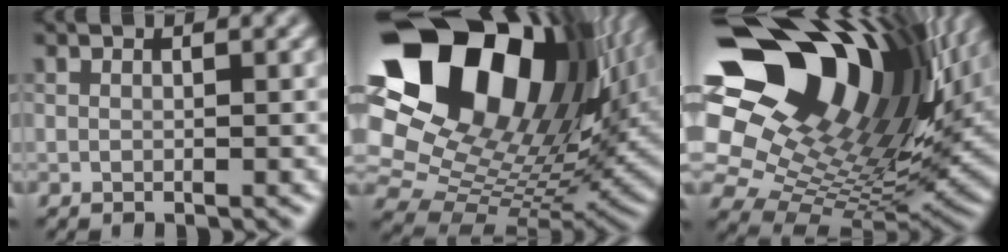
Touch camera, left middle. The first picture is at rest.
{"total": 19.7, "force": [8.0, 12.6, 12.8], "torque": [-0.247, 0.048, 0.154]}
{"total": 19.1, "force": [8.3, 11.4, 12.9], "torque": [-0.236, 0.025, 0.157]}